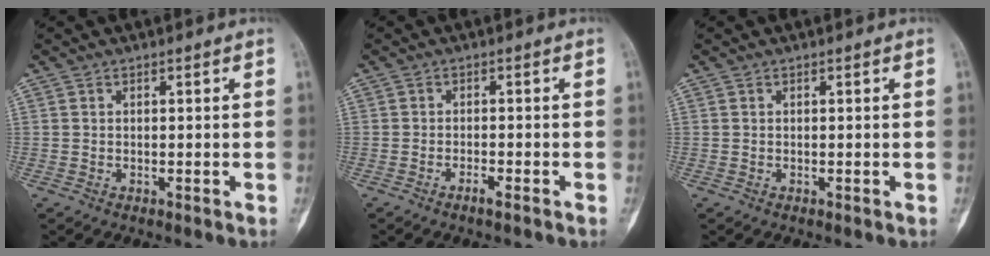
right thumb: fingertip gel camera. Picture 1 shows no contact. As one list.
[{"total": 1.7, "force": [-1.3, 0.0, 1.1], "torque": [-0.022, 0.004, -0.026]}, {"total": 0.0}]